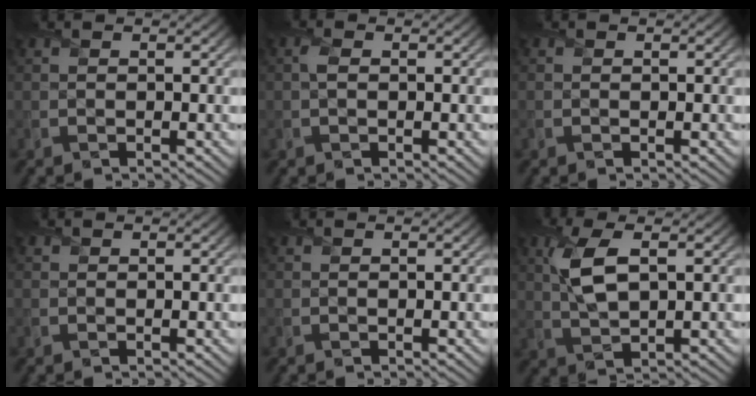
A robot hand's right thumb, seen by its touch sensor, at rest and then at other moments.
{"total": 1.2, "force": [0.1, 0.7, 1.0], "torque": [-0.027, 0.003, -0.002]}
{"total": 0.0}
{"total": 0.5, "force": [0.3, 0.4, 0.0], "torque": [0.001, -0.003, 0.005]}
{"total": 0.0}
{"total": 5.9, "force": [1.6, 2.4, 5.1], "torque": [-0.126, 0.005, 0.034]}